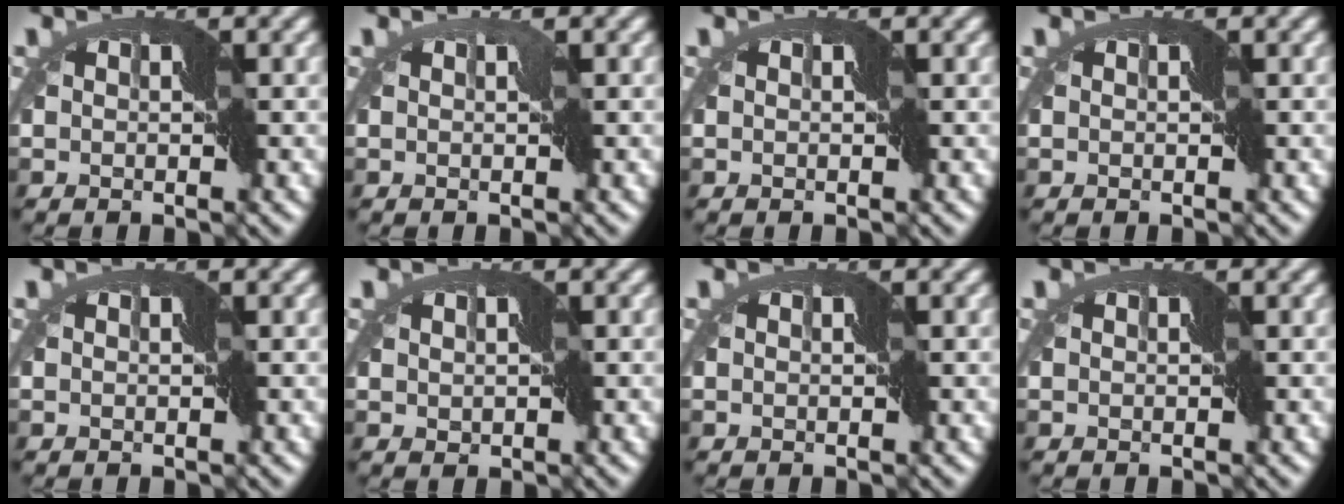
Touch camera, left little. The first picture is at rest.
{"total": 0.0}
{"total": 0.0}
{"total": 0.0}
{"total": 0.0}
{"total": 0.9, "force": [0.1, 0.6, 0.7], "torque": [-0.012, 0.003, 0.004]}
{"total": 0.0}
{"total": 0.0}